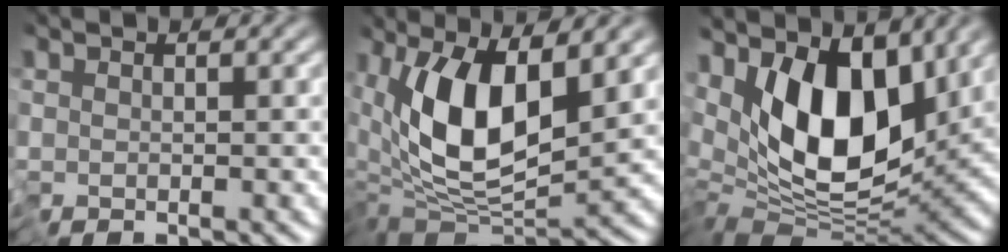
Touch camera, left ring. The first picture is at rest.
{"total": 8.4, "force": [2.3, 3.6, 7.2], "torque": [-0.140, -0.009, 0.041]}
{"total": 10.4, "force": [2.6, 5.1, 8.7], "torque": [-0.142, -0.004, 0.037]}